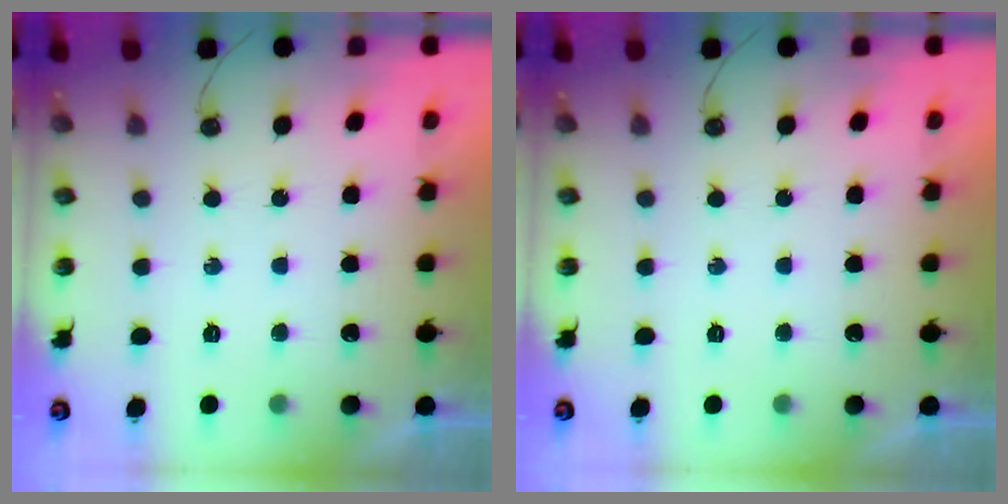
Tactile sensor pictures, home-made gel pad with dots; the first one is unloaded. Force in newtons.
{"total": 0.0}